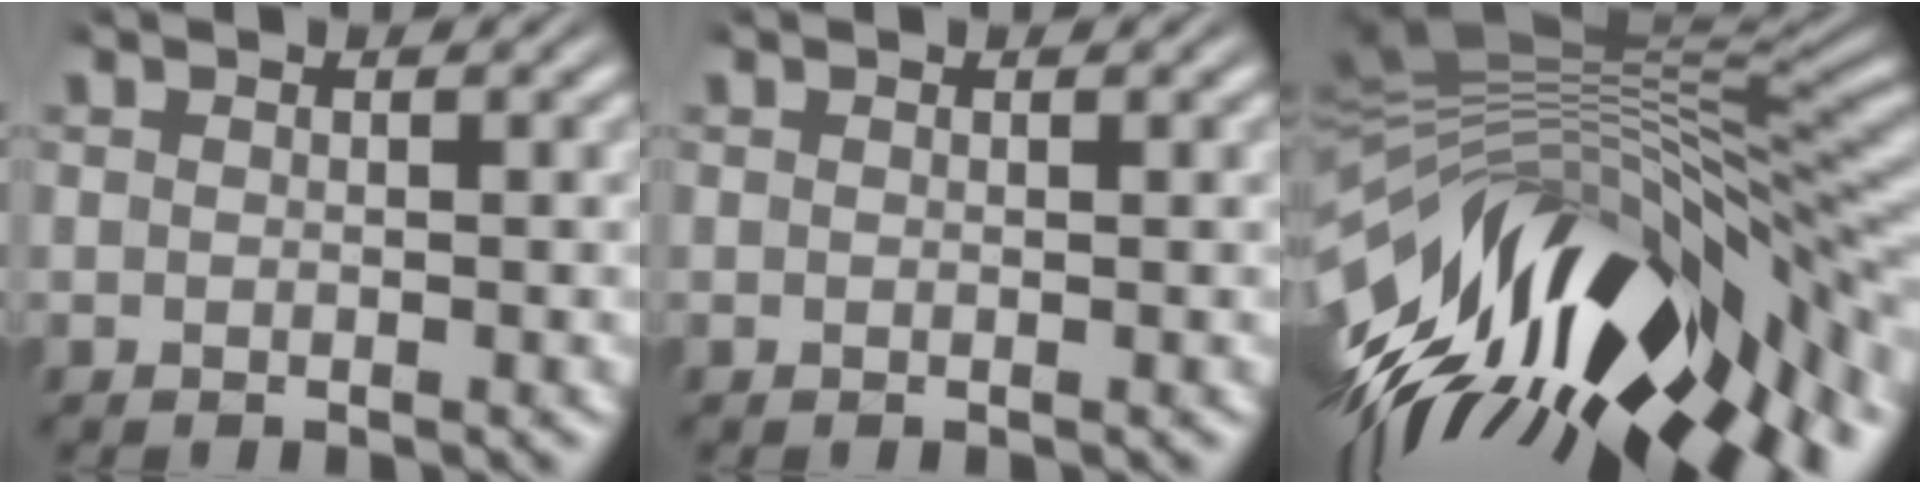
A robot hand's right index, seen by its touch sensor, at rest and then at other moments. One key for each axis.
{"total": 0.0}
{"total": 20.2, "fx": -5.2, "fy": 10.9, "fz": 16.1, "tx": -0.244, "ty": -0.023, "tz": -0.063}